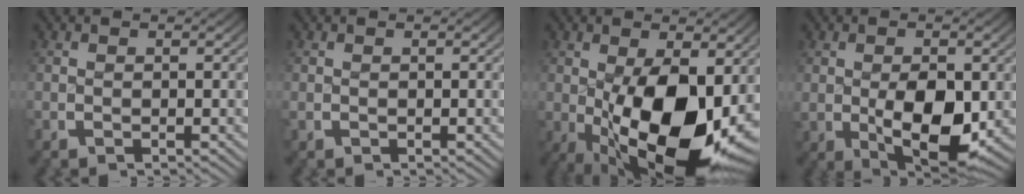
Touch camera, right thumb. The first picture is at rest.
{"total": 0.0}
{"total": 17.4, "force": [-2.6, 9.5, 14.3], "torque": [-0.249, -0.058, -0.007]}
{"total": 8.5, "force": [-1.1, 4.7, 7.0], "torque": [-0.130, -0.043, 0.005]}